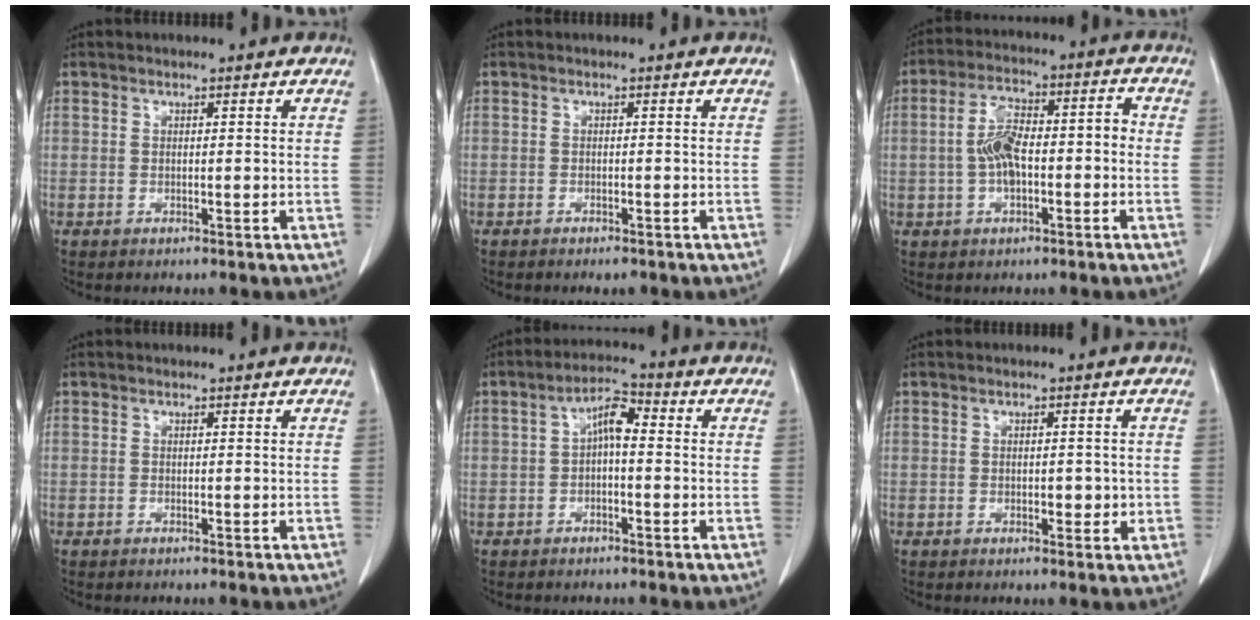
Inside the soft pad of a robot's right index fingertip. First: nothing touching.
{"total": 1.3, "force": [-1.0, 0.3, 0.7], "torque": [-0.012, -0.002, -0.010]}
{"total": 8.4, "force": [-1.3, 3.5, 7.5], "torque": [-0.151, 0.036, -0.022]}
{"total": 0.0}
{"total": 4.7, "force": [0.0, 1.8, 4.4], "torque": [-0.079, 0.022, -0.004]}
{"total": 2.3, "force": [-0.3, 1.3, 1.9], "torque": [-0.025, 0.001, 0.001]}